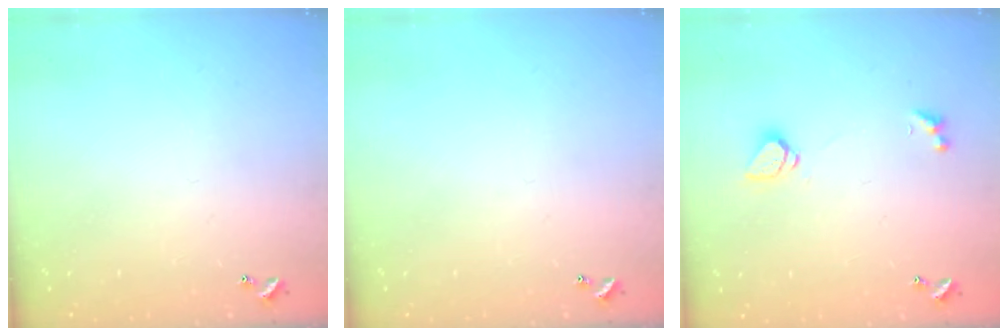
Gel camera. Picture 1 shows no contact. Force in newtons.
{"total": 0.0}
{"total": 1.6, "press": 1.6, "slide": 0.5}